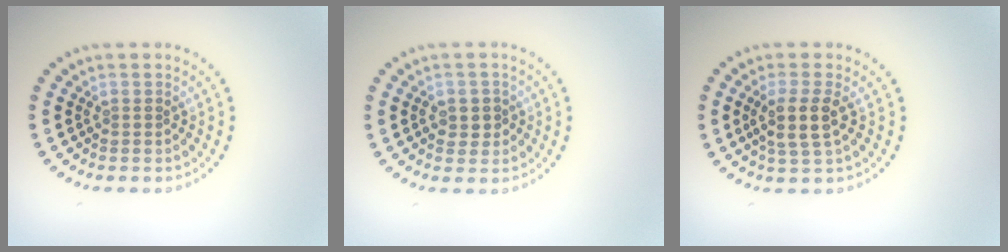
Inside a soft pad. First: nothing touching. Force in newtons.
{"total": 1.7, "press": 1.7, "slide": 0.3}
{"total": 2.9, "press": 2.5, "slide": 1.5}